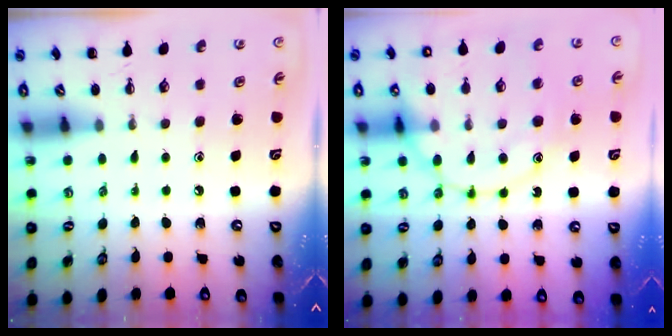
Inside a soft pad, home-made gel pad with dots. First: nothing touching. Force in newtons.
{"total": 17.8, "press": 17.7, "slide": 1.4}